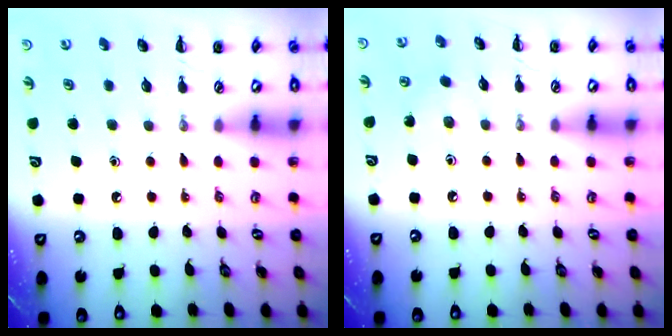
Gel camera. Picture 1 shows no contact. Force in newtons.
{"total": 2.9, "press": 2.7, "slide": 0.8}